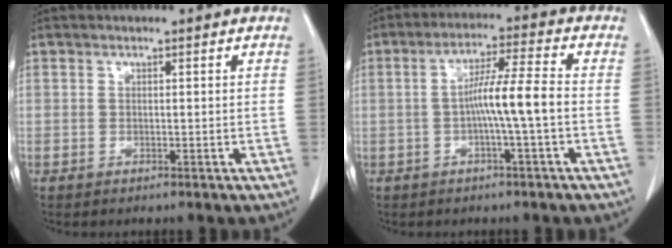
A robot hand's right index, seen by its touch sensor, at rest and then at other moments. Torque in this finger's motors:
{"motor_torque": [0.95, -0.21, 0.61, 0.10]}